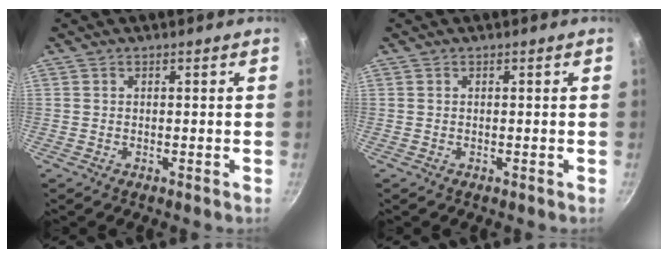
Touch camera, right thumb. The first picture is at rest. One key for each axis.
{"total": 0.0}